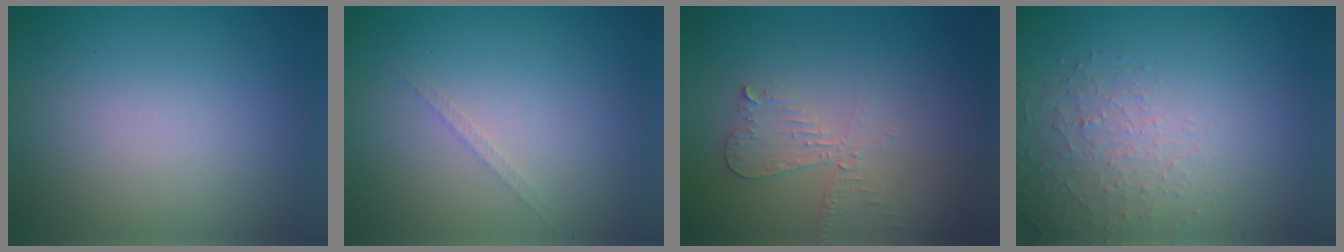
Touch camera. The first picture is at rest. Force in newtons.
{"total": 0.8, "press": 0.8, "slide": 0.0}
{"total": 2.4, "press": 2.3, "slide": 0.5}
{"total": 1.5, "press": 0.8, "slide": 1.3}